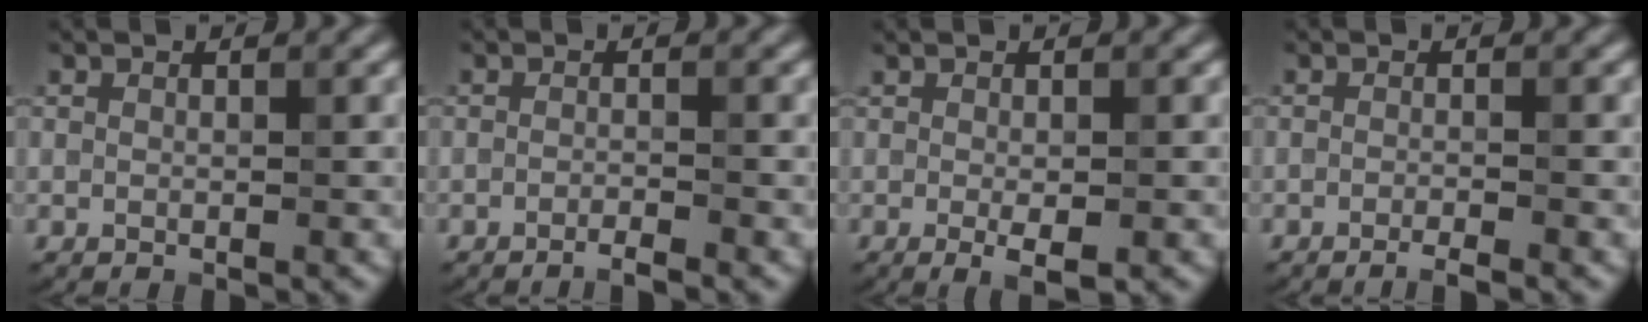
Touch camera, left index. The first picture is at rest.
{"total": 1.4, "force": [-1.0, 0.2, 0.9], "torque": [-0.008, -0.003, -0.026]}
{"total": 2.0, "force": [-0.4, 0.4, 1.9], "torque": [-0.030, -0.008, -0.002]}
{"total": 1.7, "force": [-1.1, 0.3, 1.2], "torque": [-0.011, -0.005, -0.024]}